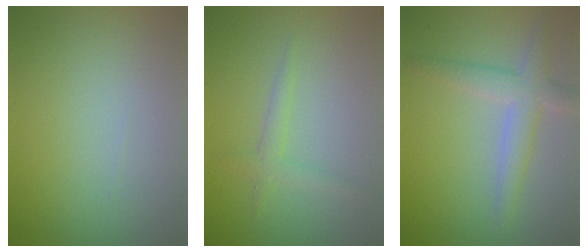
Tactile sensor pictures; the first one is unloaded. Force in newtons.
{"total": 1.5, "press": 1.5, "slide": 0.1}
{"total": 3.8, "press": 3.8, "slide": 0.2}